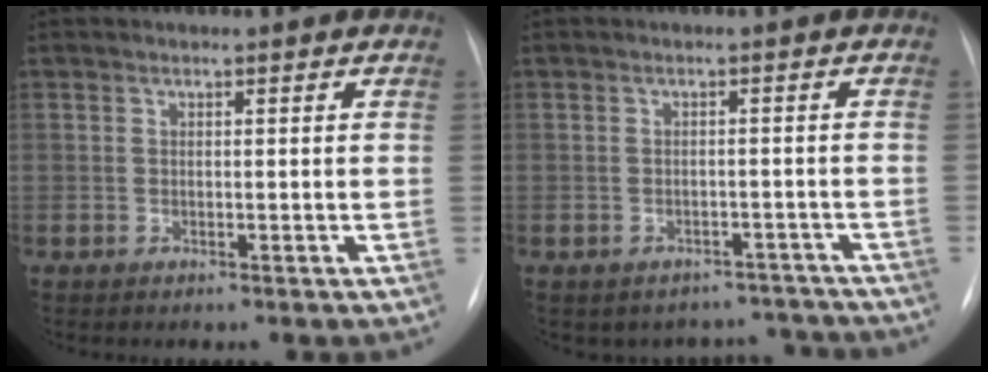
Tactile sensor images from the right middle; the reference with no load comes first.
{"total": 7.1, "force": [-6.4, 3.2, -0.6], "torque": [0.023, 0.032, -0.066]}